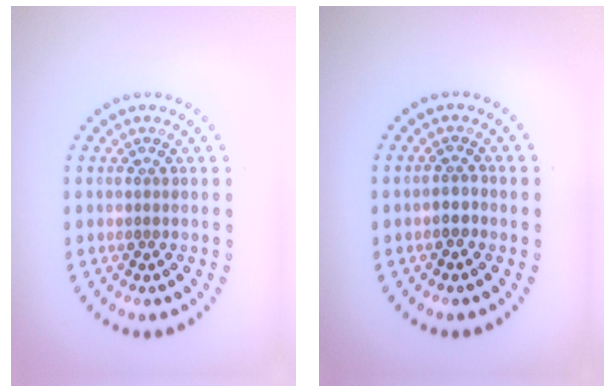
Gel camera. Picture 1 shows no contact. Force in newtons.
{"total": 1.2, "press": 1.0, "slide": 0.7}